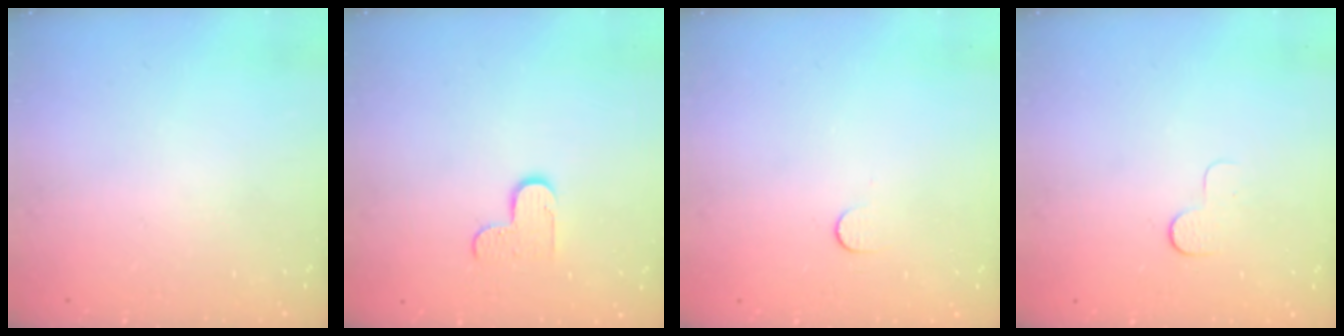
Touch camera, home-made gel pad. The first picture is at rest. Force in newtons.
{"total": 5.7, "press": 5.7, "slide": 0.4}
{"total": 3.7, "press": 3.7, "slide": 0.4}
{"total": 3.9, "press": 3.9, "slide": 0.3}